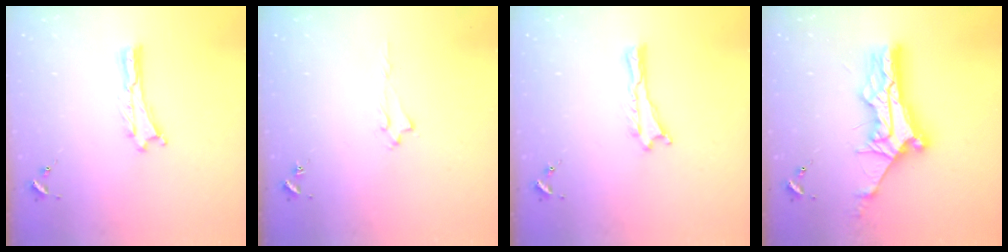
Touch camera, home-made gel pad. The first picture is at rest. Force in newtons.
{"total": 1.7, "press": 1.6, "slide": 0.2}
{"total": 0.0}
{"total": 11.3, "press": 11.2, "slide": 1.1}